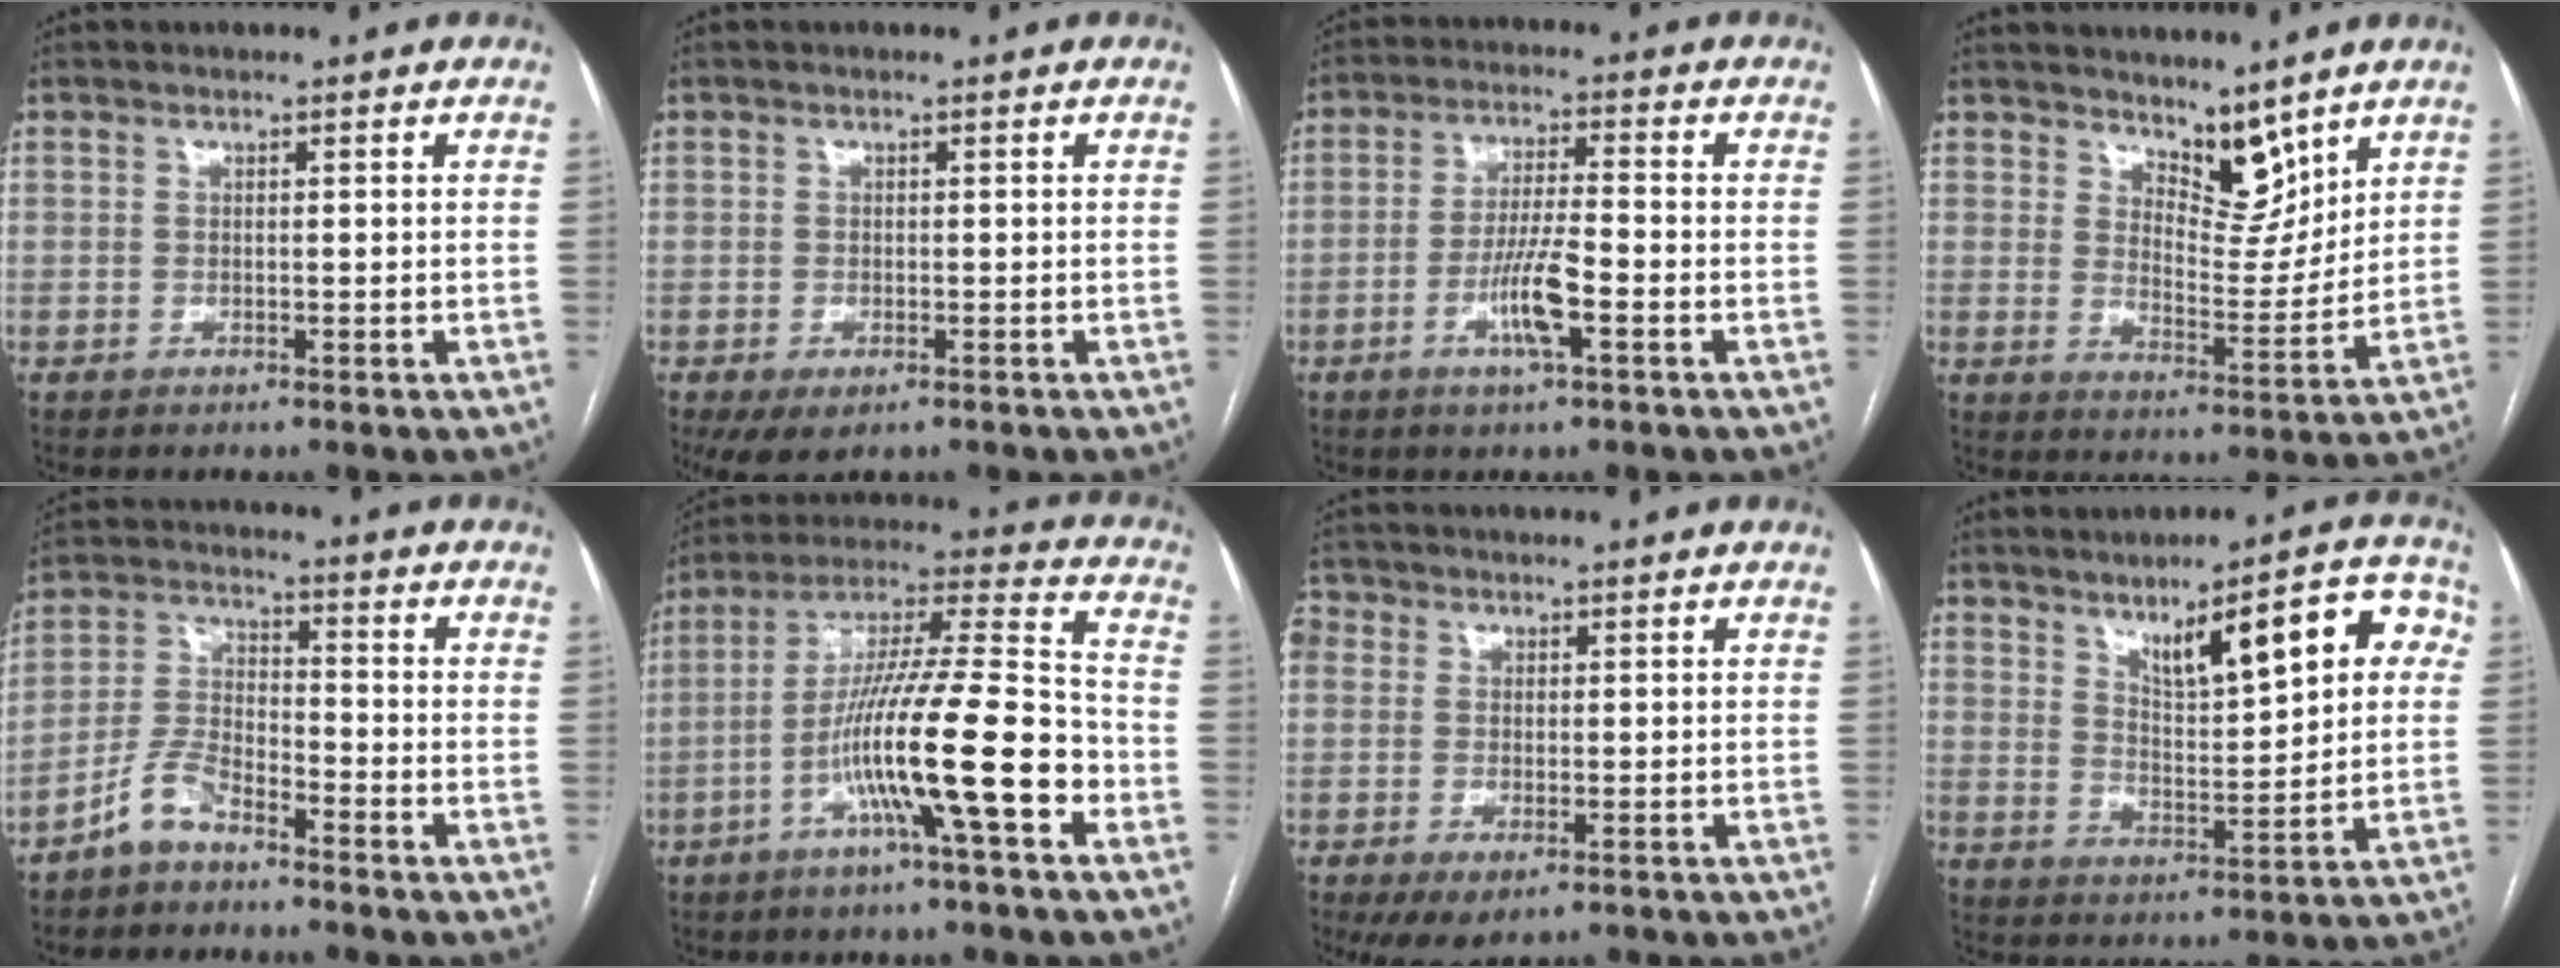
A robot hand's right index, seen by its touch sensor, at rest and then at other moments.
{"total": 4.2, "force": [-2.4, 2.2, 2.6], "torque": [-0.047, -0.009, -0.030]}
{"total": 7.1, "force": [-2.8, 0.6, 6.5], "torque": [-0.126, -0.004, -0.053]}
{"total": 7.0, "force": [5.7, 2.7, 3.1], "torque": [-0.043, -0.009, 0.102]}
{"total": 6.2, "force": [-4.8, 2.1, 3.2], "torque": [-0.080, 0.001, -0.100]}
{"total": 17.5, "force": [-6.5, 0.6, 16.2], "torque": [-0.286, 0.002, -0.117]}
{"total": 8.3, "force": [-2.4, 5.7, 5.5], "torque": [-0.137, -0.003, -0.035]}
{"total": 12.8, "force": [5.1, 3.4, 11.2], "torque": [-0.154, 0.020, 0.079]}